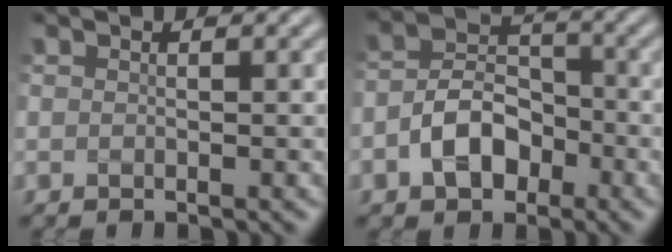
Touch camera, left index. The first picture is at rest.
{"total": 4.5, "force": [-1.8, 3.1, 2.7], "torque": [-0.045, 0.008, -0.037]}